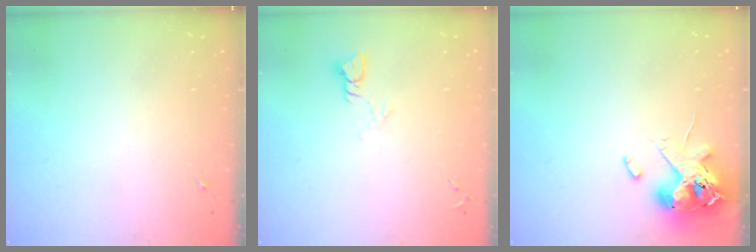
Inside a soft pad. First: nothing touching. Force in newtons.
{"total": 3.9, "press": 3.9, "slide": 0.3}
{"total": 12.5, "press": 12.3, "slide": 2.0}